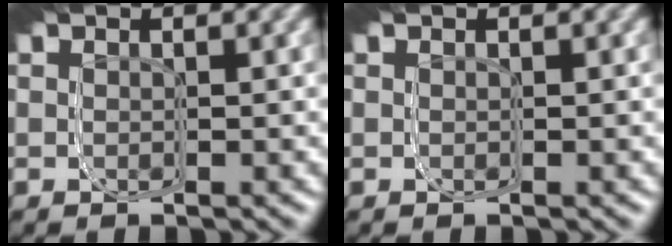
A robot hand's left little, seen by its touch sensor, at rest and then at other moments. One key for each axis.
{"total": 0.0}